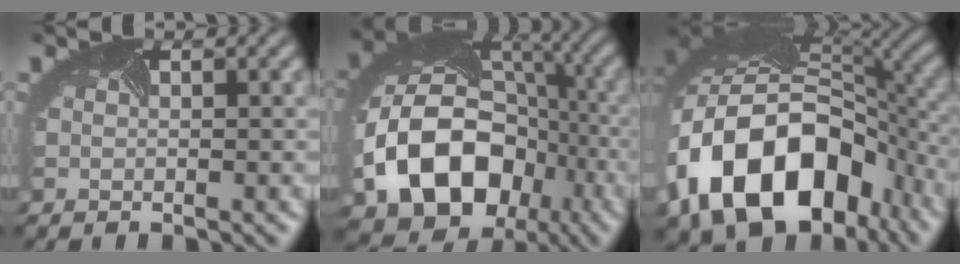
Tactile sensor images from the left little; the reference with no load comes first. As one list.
[{"total": 15.6, "force": [-5.3, 11.7, 8.8], "torque": [-0.171, -0.023, -0.079]}, {"total": 16.0, "force": [-5.6, 10.6, 10.6], "torque": [-0.199, -0.012, -0.097]}]